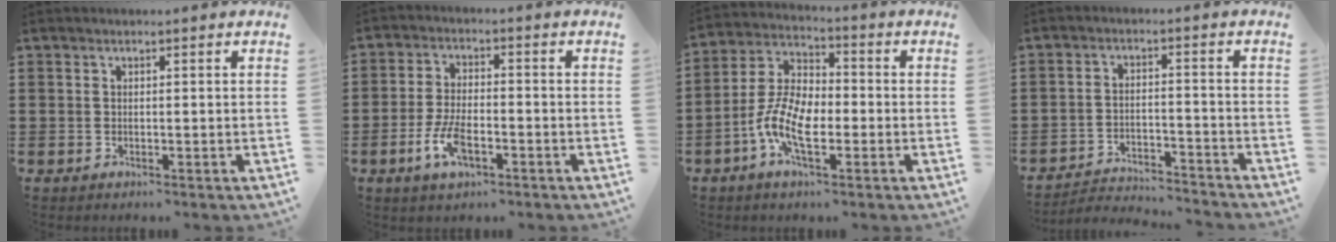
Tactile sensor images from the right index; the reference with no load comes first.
{"total": 6.2, "force": [-2.6, 2.6, 5.0], "torque": [-0.116, -0.004, -0.052]}
{"total": 9.3, "force": [-3.1, 4.3, 7.6], "torque": [-0.189, -0.009, -0.067]}
{"total": 3.4, "force": [-3.4, 0.3, 0.5], "torque": [-0.015, 0.006, -0.074]}